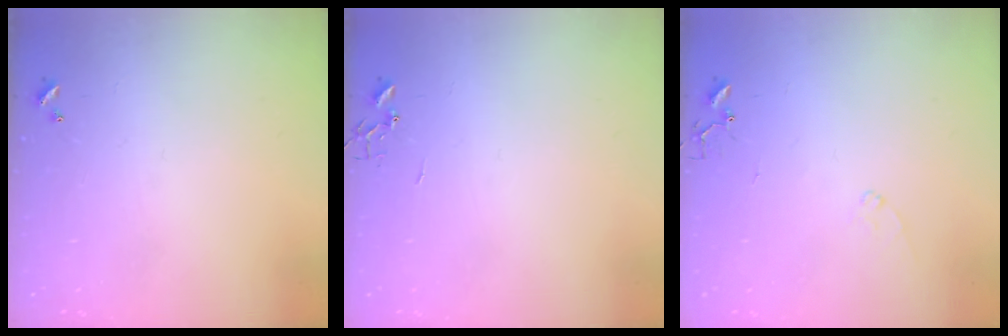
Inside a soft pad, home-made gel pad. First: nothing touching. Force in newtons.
{"total": 0.0}
{"total": 7.5, "press": 7.5, "slide": 0.7}